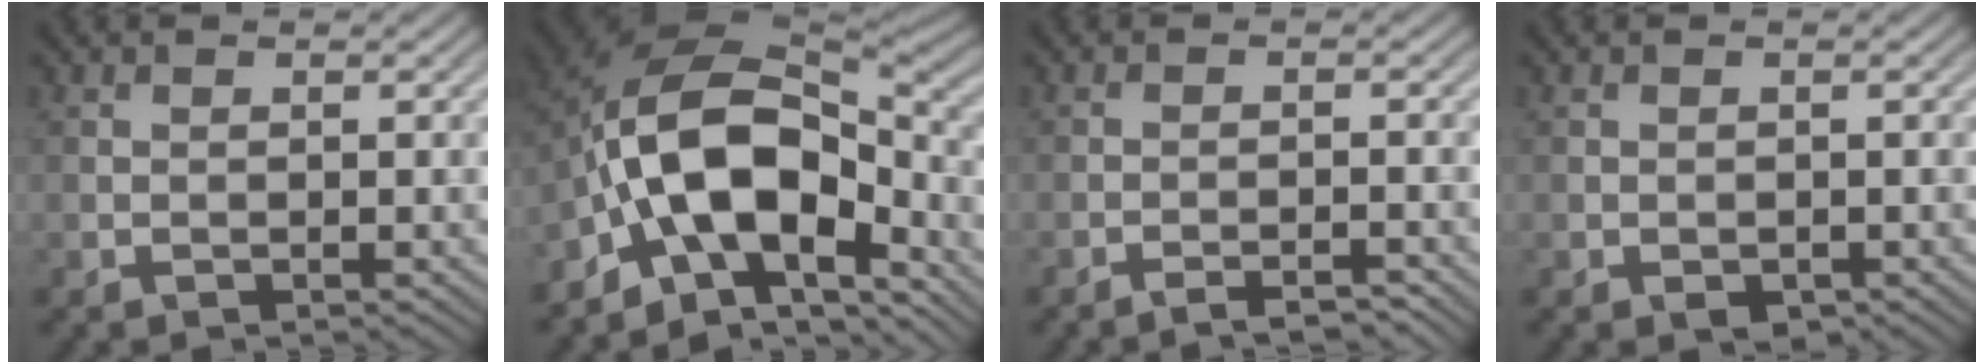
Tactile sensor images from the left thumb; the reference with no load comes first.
{"total": 14.5, "force": [-5.6, 8.2, 10.6], "torque": [-0.178, -0.011, -0.116]}
{"total": 2.8, "force": [-2.4, 0.2, 1.4], "torque": [-0.016, 0.006, -0.045]}
{"total": 1.2, "force": [-0.6, 0.7, 0.7], "torque": [-0.012, -0.007, -0.008]}